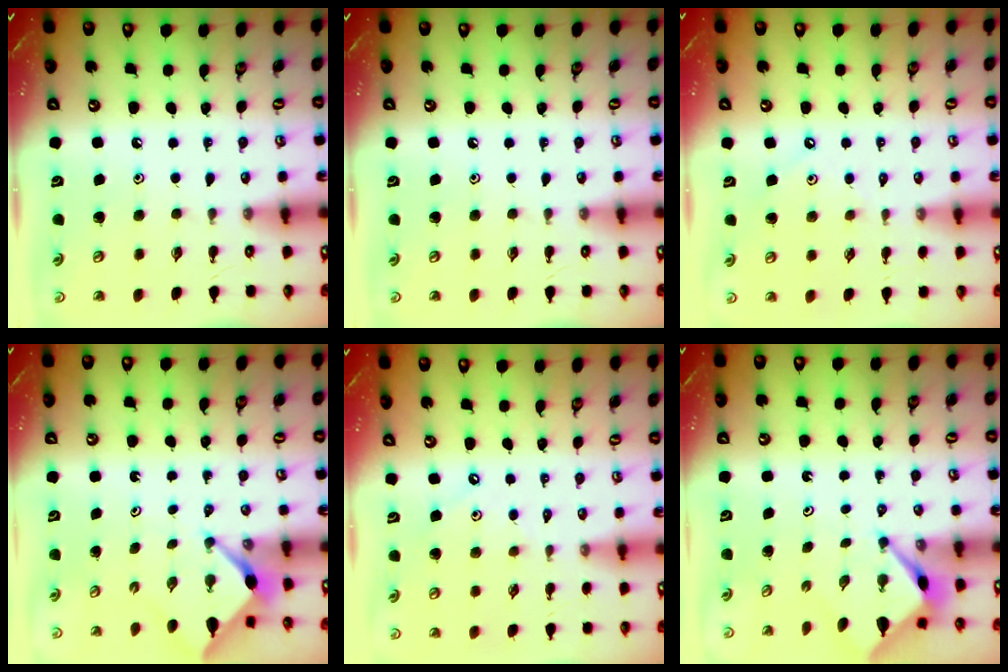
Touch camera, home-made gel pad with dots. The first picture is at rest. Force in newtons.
{"total": 0.0}
{"total": 3.1, "press": 3.1, "slide": 0.5}
{"total": 2.6, "press": 2.6, "slide": 0.3}
{"total": 2.1, "press": 2.0, "slide": 0.3}
{"total": 3.8, "press": 3.8, "slide": 0.1}